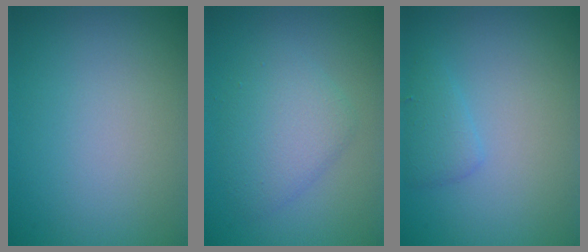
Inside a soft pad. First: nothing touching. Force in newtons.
{"total": 3.5, "press": 3.5, "slide": 0.3}
{"total": 1.6, "press": 1.6, "slide": 0.1}